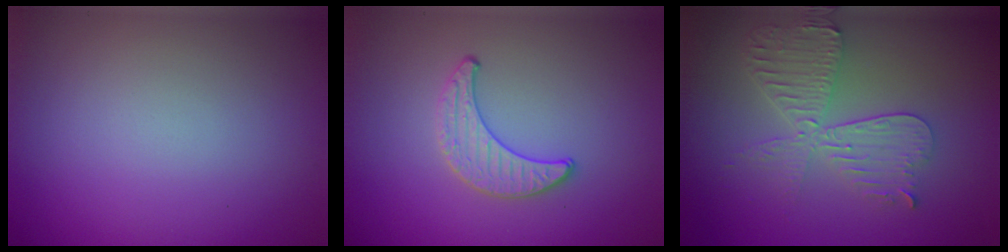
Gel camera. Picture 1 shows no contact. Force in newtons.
{"total": 1.5, "press": 1.5, "slide": 0.1}
{"total": 4.3, "press": 3.7, "slide": 2.1}